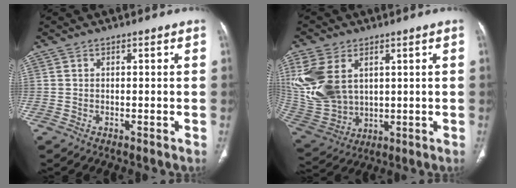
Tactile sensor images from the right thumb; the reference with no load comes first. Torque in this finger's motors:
{"motor_torque": [0.22, 0.99, 1.03, 0.96, 0.45]}